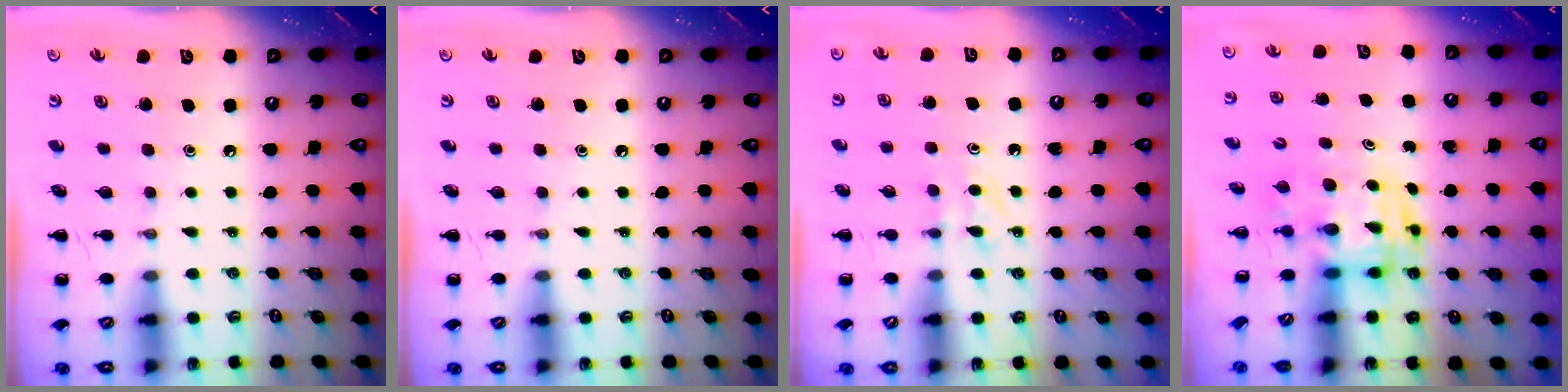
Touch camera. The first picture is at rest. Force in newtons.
{"total": 0.0}
{"total": 3.6, "press": 3.4, "slide": 1.1}
{"total": 2.9, "press": 2.9, "slide": 0.6}